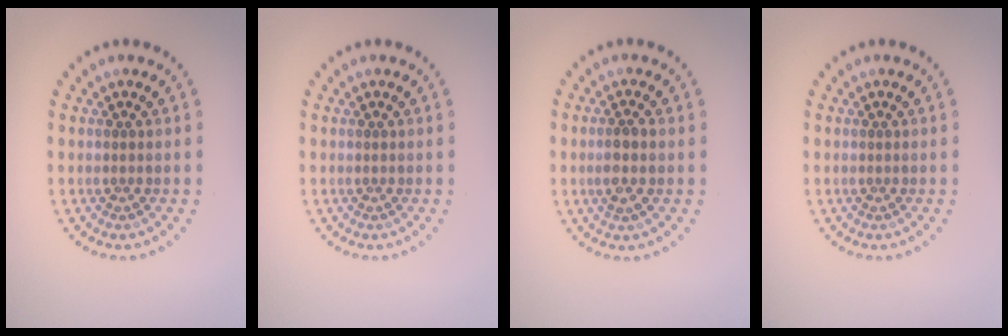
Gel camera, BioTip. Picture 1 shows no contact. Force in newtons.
{"total": 0.0}
{"total": 1.9, "press": 1.8, "slide": 0.7}
{"total": 0.0}